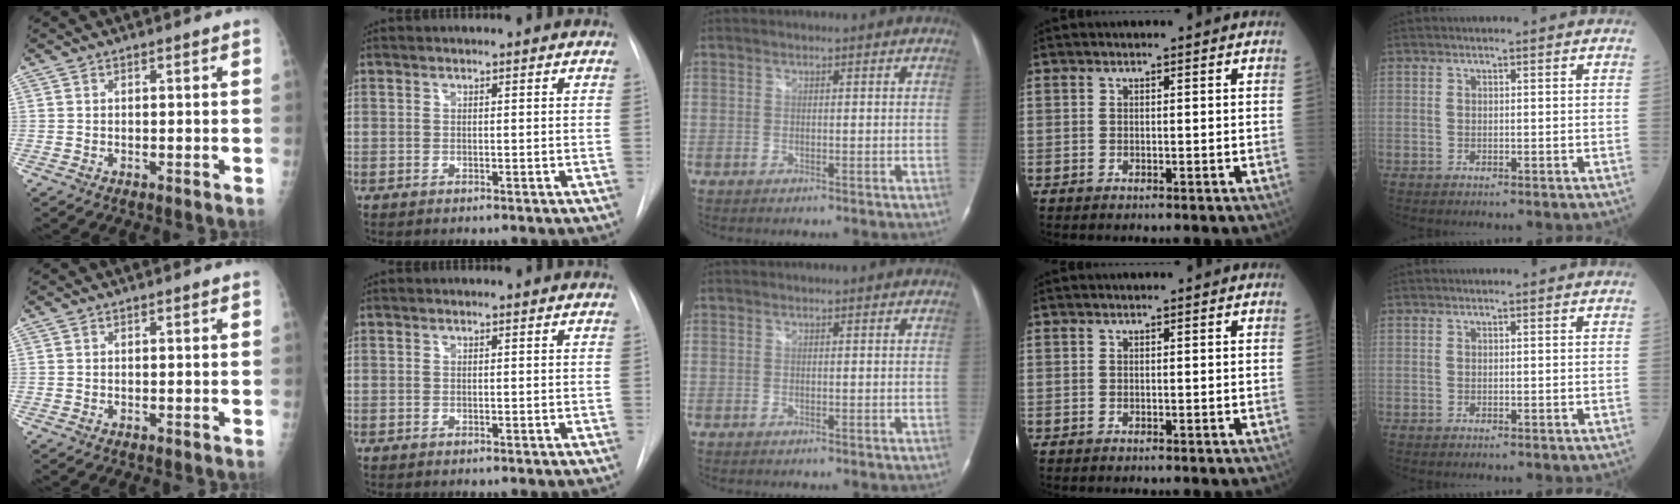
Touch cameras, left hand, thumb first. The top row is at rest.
{}